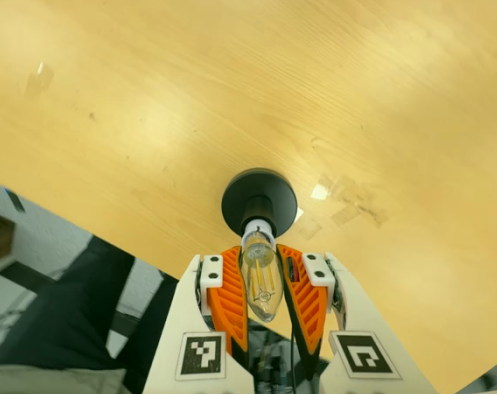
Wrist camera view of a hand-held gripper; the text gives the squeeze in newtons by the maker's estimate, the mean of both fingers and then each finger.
{"total": 20.7, "left": 20.9, "right": 20.5}